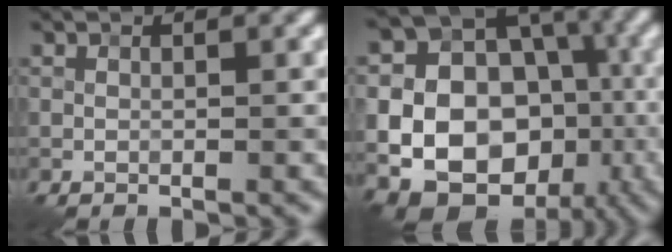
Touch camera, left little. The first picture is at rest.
{"total": 17.8, "force": [-3.7, 14.7, 9.3], "torque": [-0.141, -0.014, -0.068]}